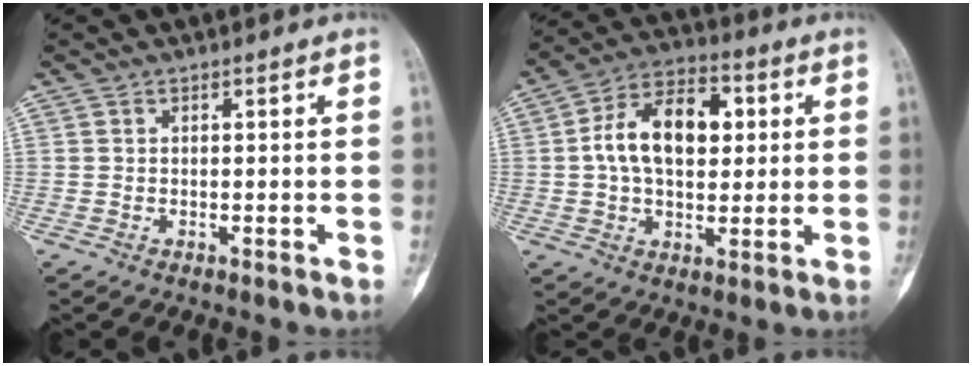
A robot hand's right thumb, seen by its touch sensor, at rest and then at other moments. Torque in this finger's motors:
{"motor_torque": [-0.20, 0.57, 0.78, -0.21, 0.28]}